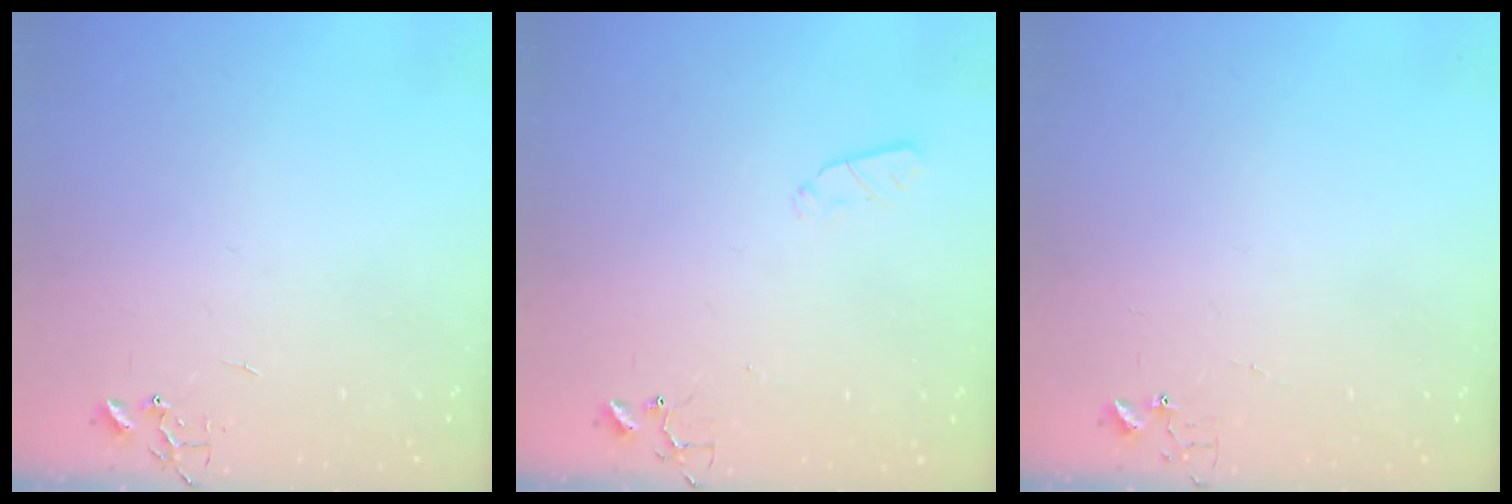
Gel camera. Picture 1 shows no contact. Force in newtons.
{"total": 3.6, "press": 3.5, "slide": 0.6}
{"total": 3.6, "press": 3.6, "slide": 0.3}